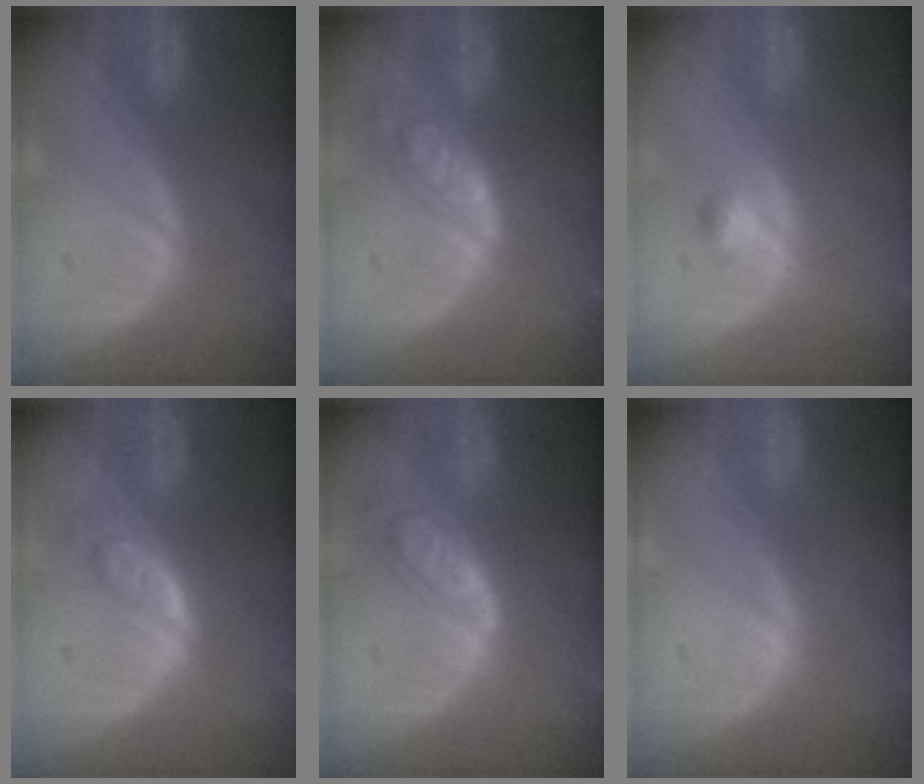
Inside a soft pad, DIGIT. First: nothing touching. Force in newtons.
{"total": 6.4, "press": 5.7, "slide": 3.0}
{"total": 2.0, "press": 1.8, "slide": 0.8}
{"total": 4.9, "press": 4.6, "slide": 1.7}
{"total": 6.3, "press": 5.6, "slide": 3.0}
{"total": 0.0}